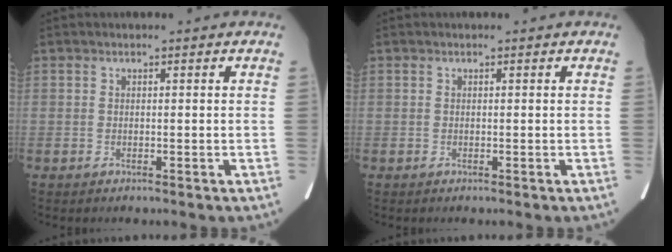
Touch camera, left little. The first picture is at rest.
{"total": 0.0}